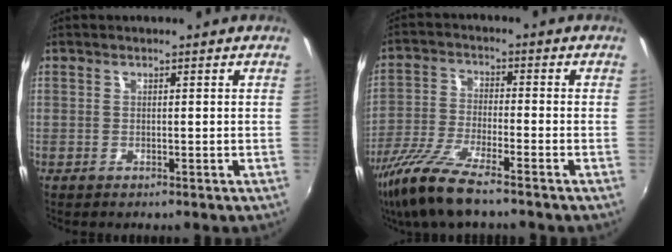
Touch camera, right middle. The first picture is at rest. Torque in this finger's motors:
{"motor_torque": [1.16, -0.98, 0.47, 0.15]}